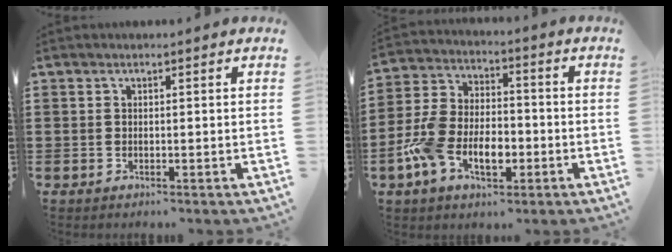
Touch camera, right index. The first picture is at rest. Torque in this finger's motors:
{"motor_torque": [1.10, -1.04, 0.41, 0.21]}